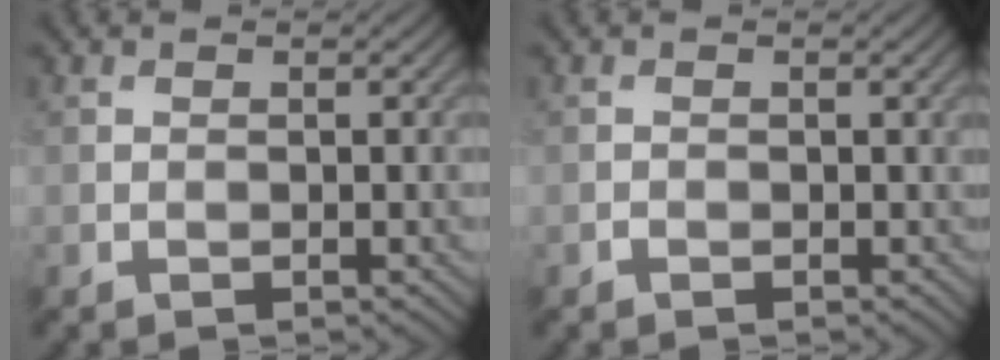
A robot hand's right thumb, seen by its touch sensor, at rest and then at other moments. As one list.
[{"total": 0.5, "force": [-0.3, 0.4, 0.1], "torque": [-0.002, -0.003, -0.006]}]